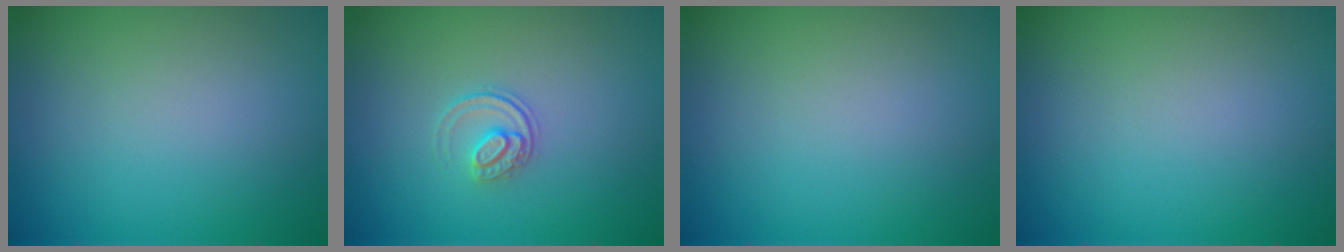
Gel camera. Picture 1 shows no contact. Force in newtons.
{"total": 1.5, "press": 1.1, "slide": 1.1}
{"total": 0.0}
{"total": 0.0}